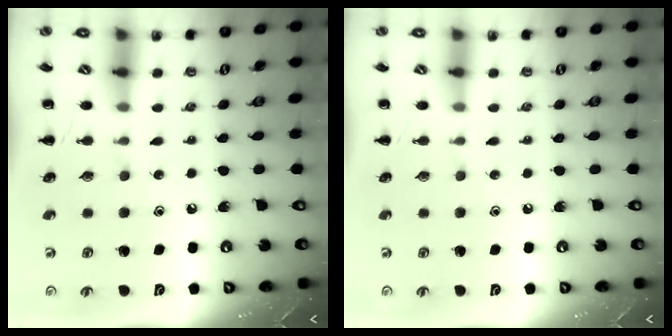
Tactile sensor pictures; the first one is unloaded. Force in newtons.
{"total": 0.0}